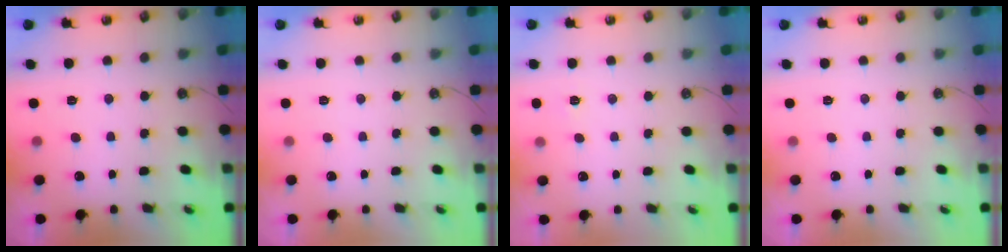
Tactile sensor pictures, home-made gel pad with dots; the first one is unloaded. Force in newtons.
{"total": 0.0}
{"total": 3.7, "press": 3.7, "slide": 0.4}
{"total": 0.0}